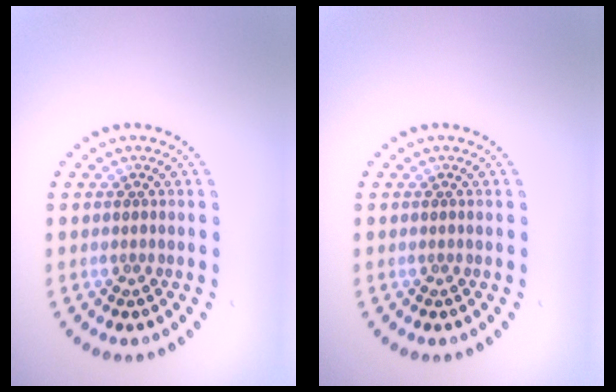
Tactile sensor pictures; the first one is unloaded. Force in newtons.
{"total": 0.0}